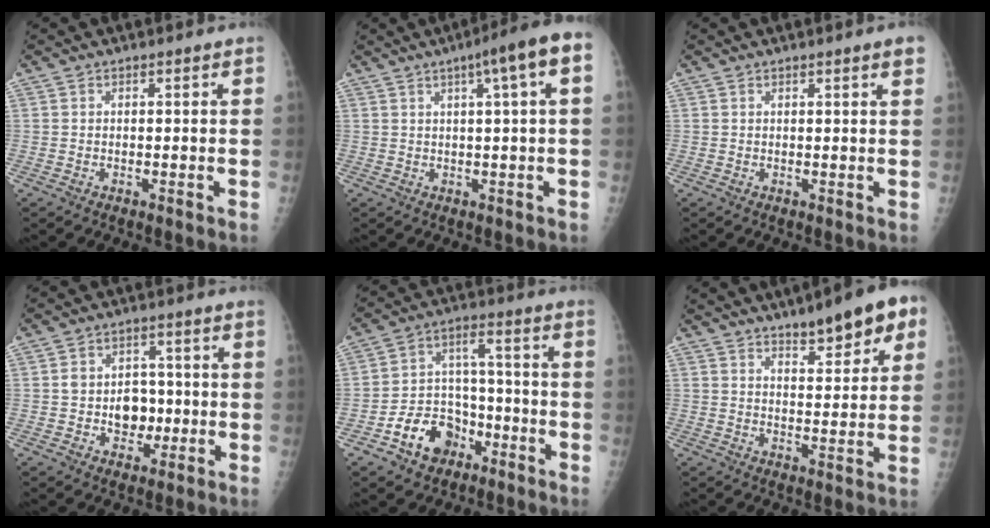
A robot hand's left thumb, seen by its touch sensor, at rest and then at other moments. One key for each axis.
{"total": 8.2, "fx": 2.7, "fy": 0.4, "fz": 7.7, "tx": -0.113, "ty": 0.020, "tz": 0.033}
{"total": 1.8, "fx": 1.0, "fy": -0.1, "fz": 1.4, "tx": -0.019, "ty": -0.002, "tz": 0.012}
{"total": 7.2, "fx": -1.3, "fy": 5.7, "fz": 4.2, "tx": -0.025, "ty": 0.016, "tz": -0.021}
{"total": 11.7, "fx": -6.2, "fy": 8.4, "fz": 5.2, "tx": -0.057, "ty": 0.060, "tz": -0.101}
{"total": 11.8, "fx": 7.1, "fy": 3.7, "fz": 8.6, "tx": -0.085, "ty": -0.023, "tz": 0.097}